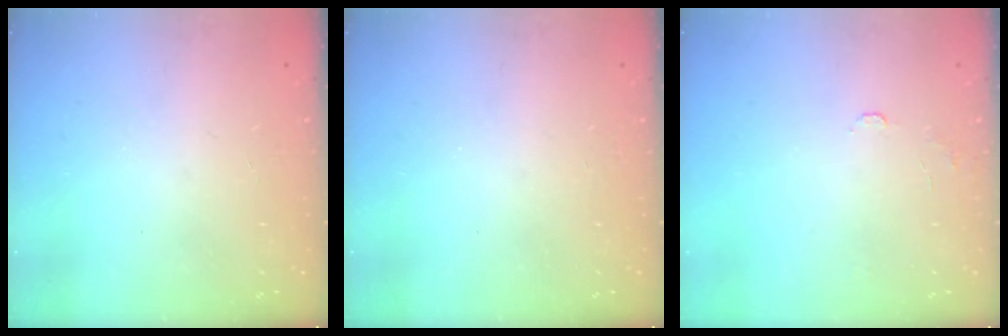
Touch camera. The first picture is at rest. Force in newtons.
{"total": 0.0}
{"total": 4.6, "press": 4.6, "slide": 0.5}